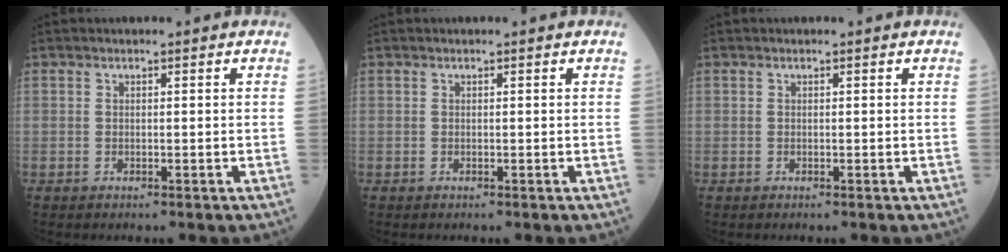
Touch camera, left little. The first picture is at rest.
{"total": 0.0}
{"total": 0.0}